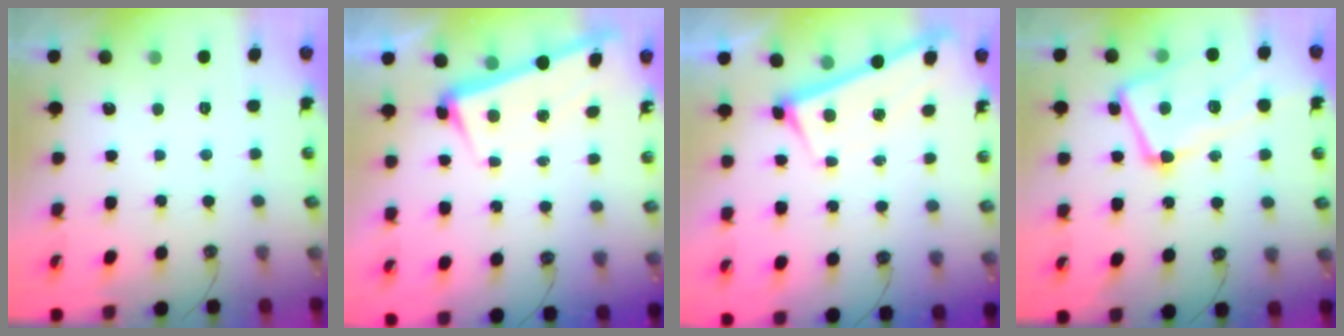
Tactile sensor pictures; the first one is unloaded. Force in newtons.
{"total": 3.1, "press": 3.0, "slide": 1.0}
{"total": 3.0, "press": 3.0, "slide": 0.1}
{"total": 7.9, "press": 7.8, "slide": 1.4}